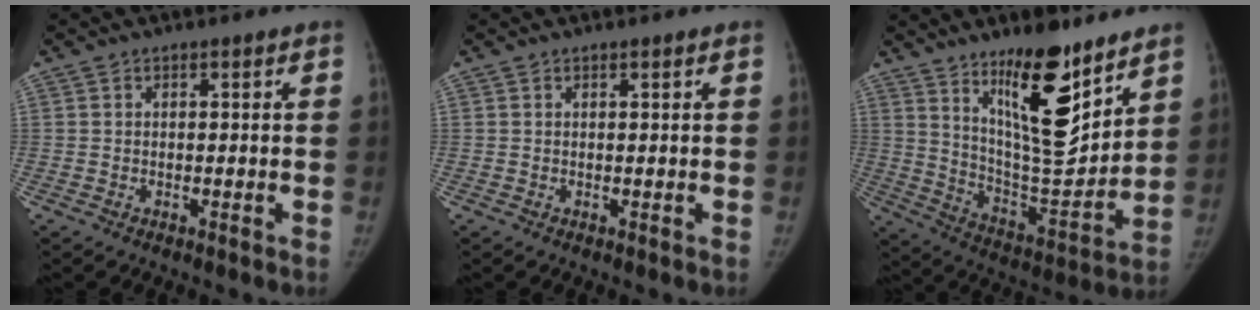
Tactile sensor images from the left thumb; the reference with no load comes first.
{"total": 0.0}
{"total": 18.9, "force": [12.0, 5.8, 13.4], "torque": [-0.173, -0.096, 0.209]}